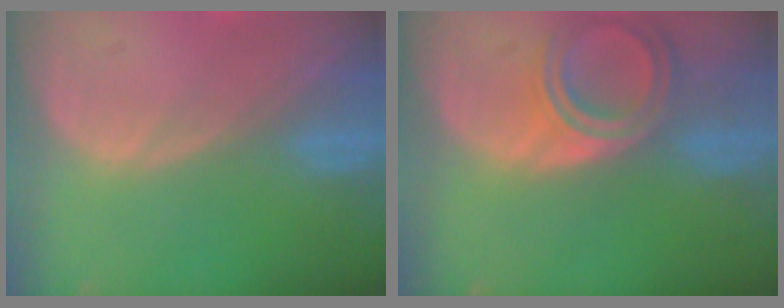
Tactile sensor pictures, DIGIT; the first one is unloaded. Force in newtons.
{"total": 6.5, "press": 5.9, "slide": 2.8}